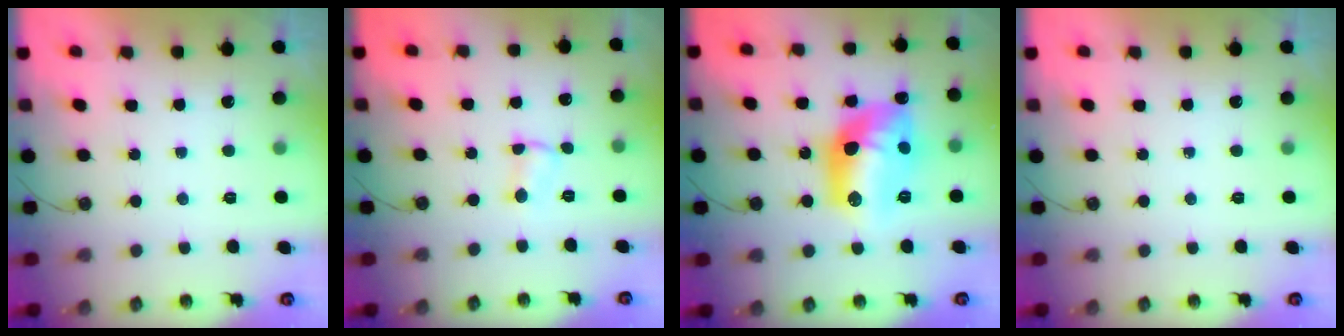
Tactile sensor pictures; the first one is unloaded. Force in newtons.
{"total": 2.5, "press": 2.5, "slide": 0.4}
{"total": 16.0, "press": 15.9, "slide": 1.3}
{"total": 0.0}